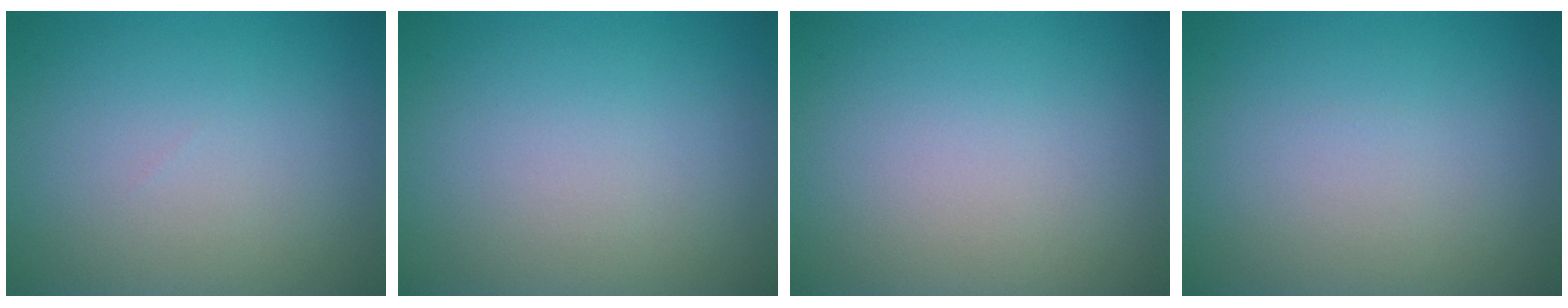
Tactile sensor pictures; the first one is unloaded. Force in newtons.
{"total": 0.0}
{"total": 0.0}
{"total": 0.0}